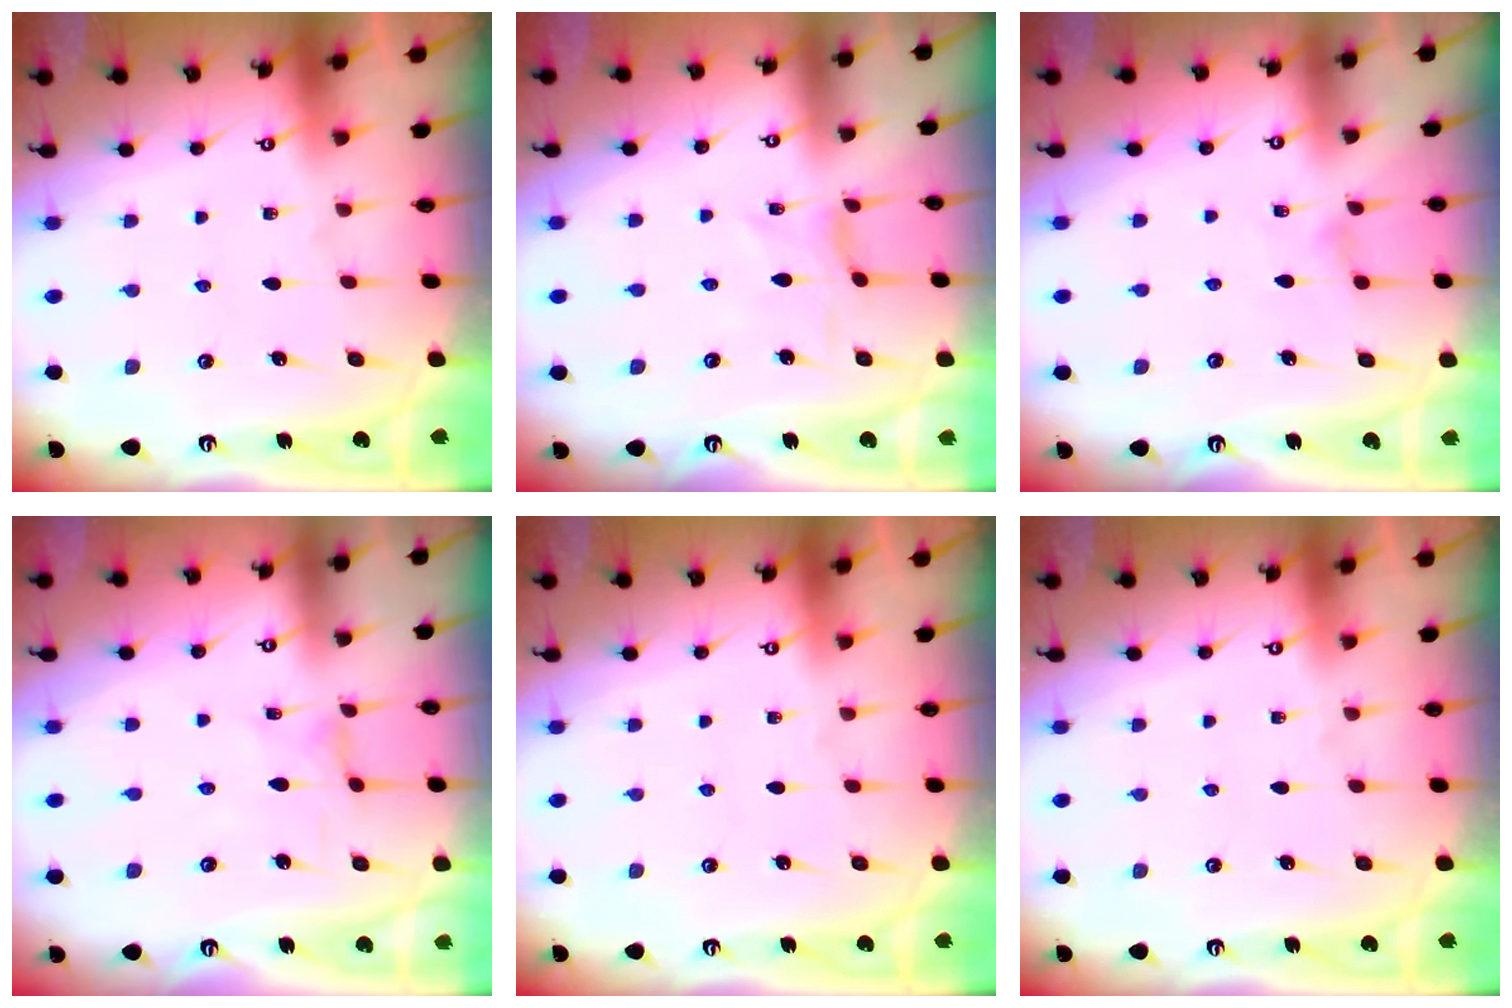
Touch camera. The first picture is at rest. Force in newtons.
{"total": 0.9, "press": 0.9, "slide": 0.3}
{"total": 0.0}
{"total": 0.0}
{"total": 0.0}
{"total": 0.0}